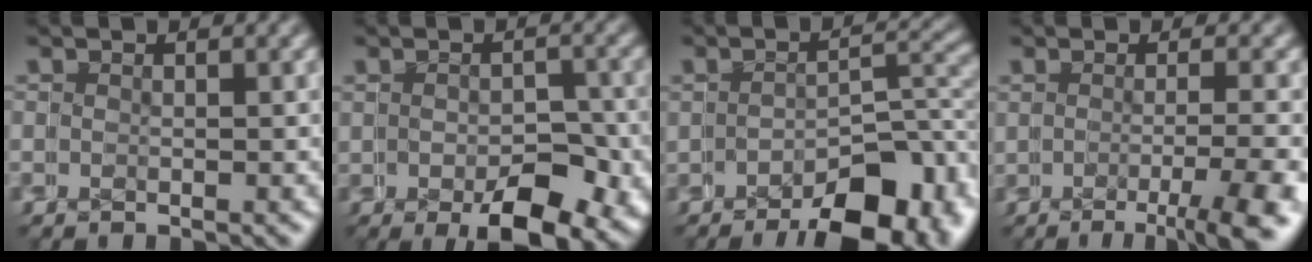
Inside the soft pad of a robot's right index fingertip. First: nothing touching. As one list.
[{"total": 4.8, "force": [-2.9, 1.6, 3.5], "torque": [-0.034, -0.014, -0.034]}, {"total": 7.0, "force": [-5.1, 2.5, 4.1], "torque": [-0.017, 0.008, -0.080]}, {"total": 5.9, "force": [-4.4, 1.8, 3.5], "torque": [-0.028, -0.008, -0.063]}]